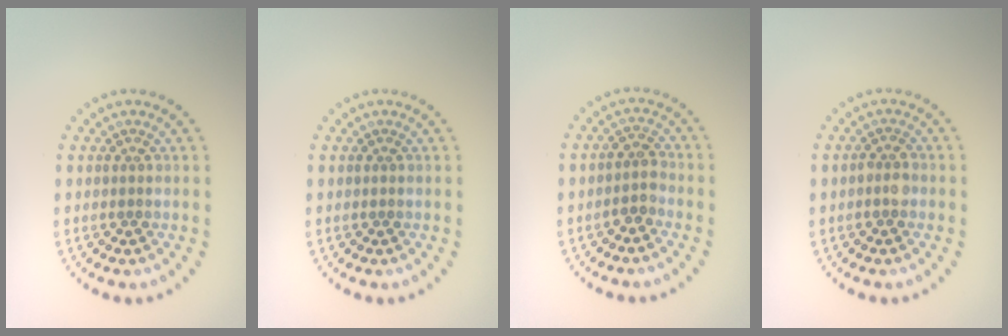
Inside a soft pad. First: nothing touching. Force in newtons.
{"total": 0.0}
{"total": 1.8, "press": 1.5, "slide": 0.9}
{"total": 1.5, "press": 1.4, "slide": 0.5}